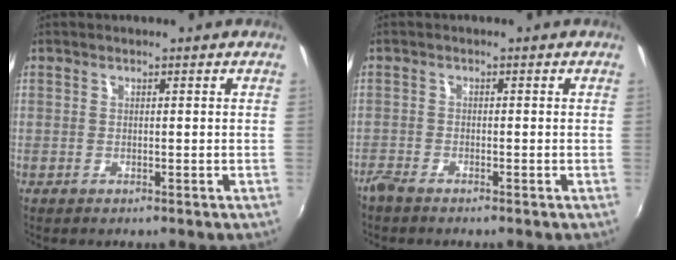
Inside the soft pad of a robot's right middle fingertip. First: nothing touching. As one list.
[{"total": 2.2, "force": [-2.1, 0.4, 0.7], "torque": [-0.023, -0.008, -0.043]}]